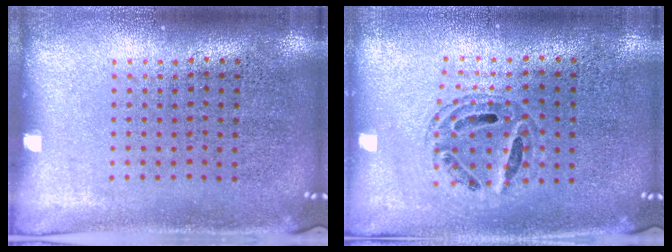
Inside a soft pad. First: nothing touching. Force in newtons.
{"total": 0.6, "press": 0.6, "slide": 0.2}